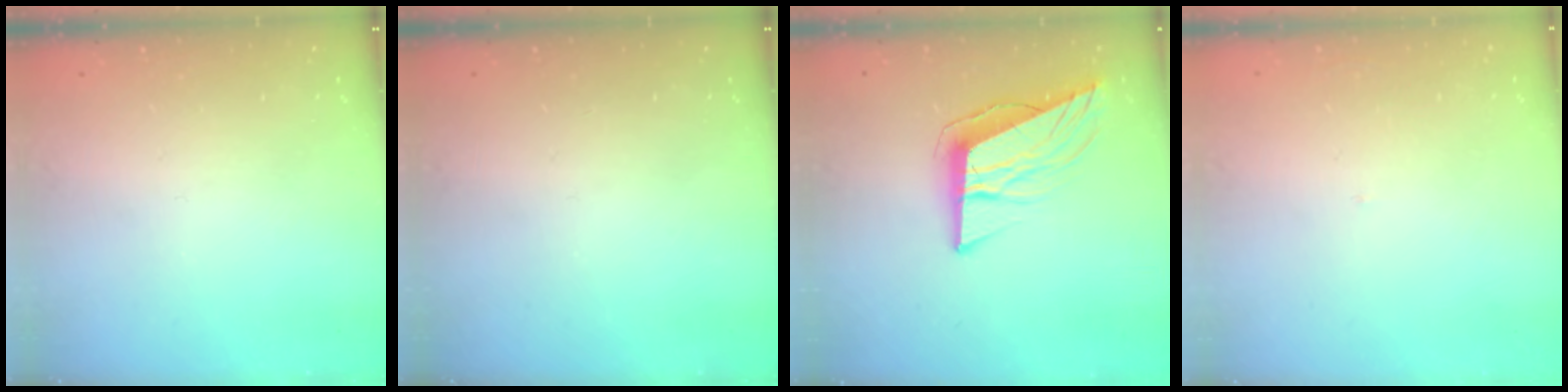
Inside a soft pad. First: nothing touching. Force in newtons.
{"total": 0.0}
{"total": 11.4, "press": 10.8, "slide": 3.6}
{"total": 1.7, "press": 1.6, "slide": 0.1}